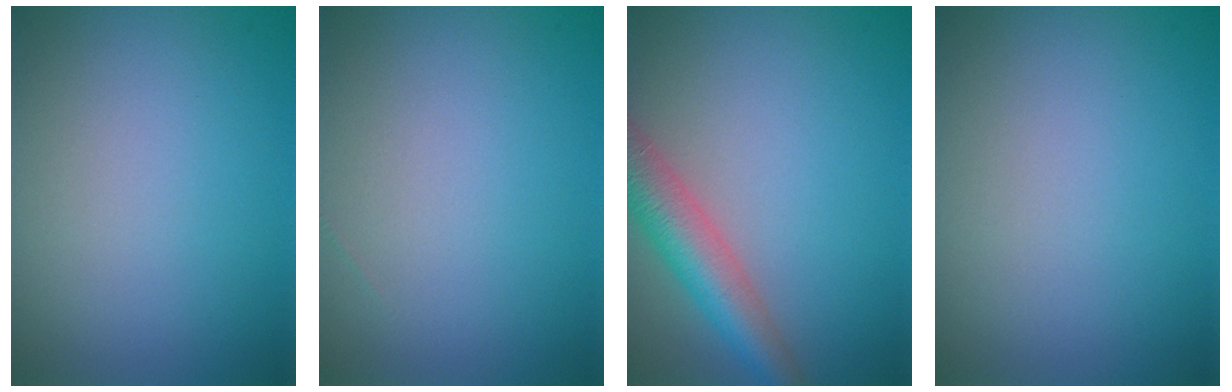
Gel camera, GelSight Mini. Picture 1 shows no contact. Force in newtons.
{"total": 0.0}
{"total": 5.0, "press": 5.0, "slide": 0.2}
{"total": 0.0}